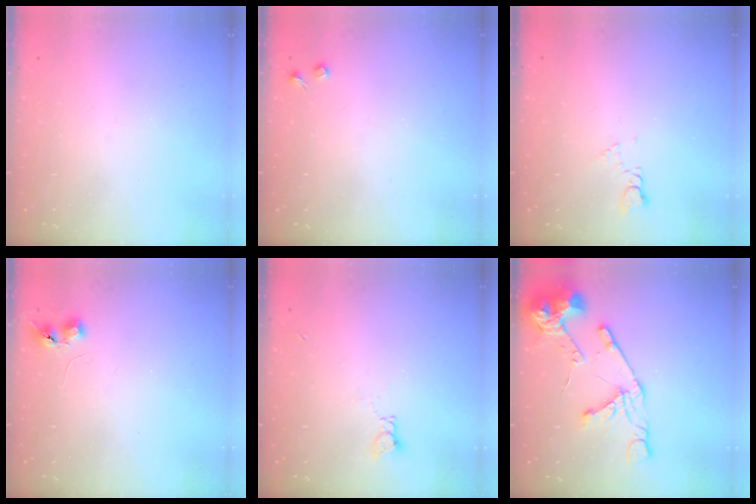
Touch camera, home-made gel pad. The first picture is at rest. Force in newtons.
{"total": 2.7, "press": 2.7, "slide": 0.4}
{"total": 2.6, "press": 2.6, "slide": 0.4}
{"total": 5.2, "press": 5.1, "slide": 0.9}
{"total": 1.8, "press": 1.7, "slide": 0.2}
{"total": 16.2, "press": 16.1, "slide": 1.7}